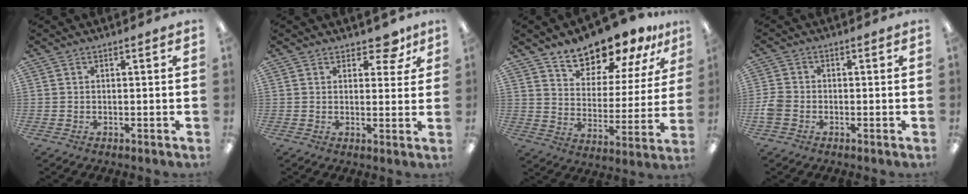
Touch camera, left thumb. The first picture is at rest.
{"total": 5.7, "force": [4.2, 2.9, 2.6], "torque": [-0.021, -0.026, 0.071]}
{"total": 14.3, "force": [13.0, 4.9, 3.6], "torque": [-0.063, -0.101, 0.236]}
{"total": 3.7, "force": [-1.5, 2.7, 1.9], "torque": [-0.033, 0.007, -0.026]}